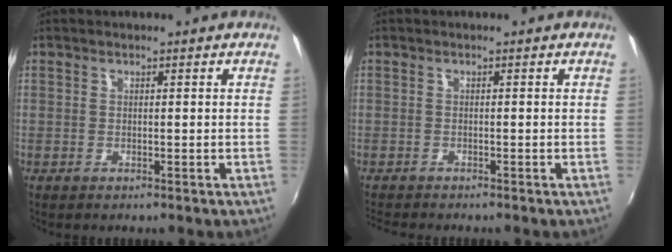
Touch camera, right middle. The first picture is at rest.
{"total": 2.5, "force": [-2.4, 0.1, 0.8], "torque": [-0.023, -0.018, -0.046]}